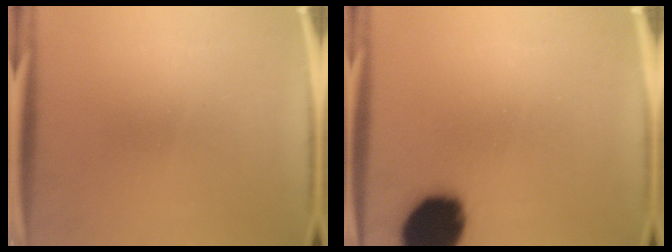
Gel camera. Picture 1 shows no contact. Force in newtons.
{"total": 19.1}